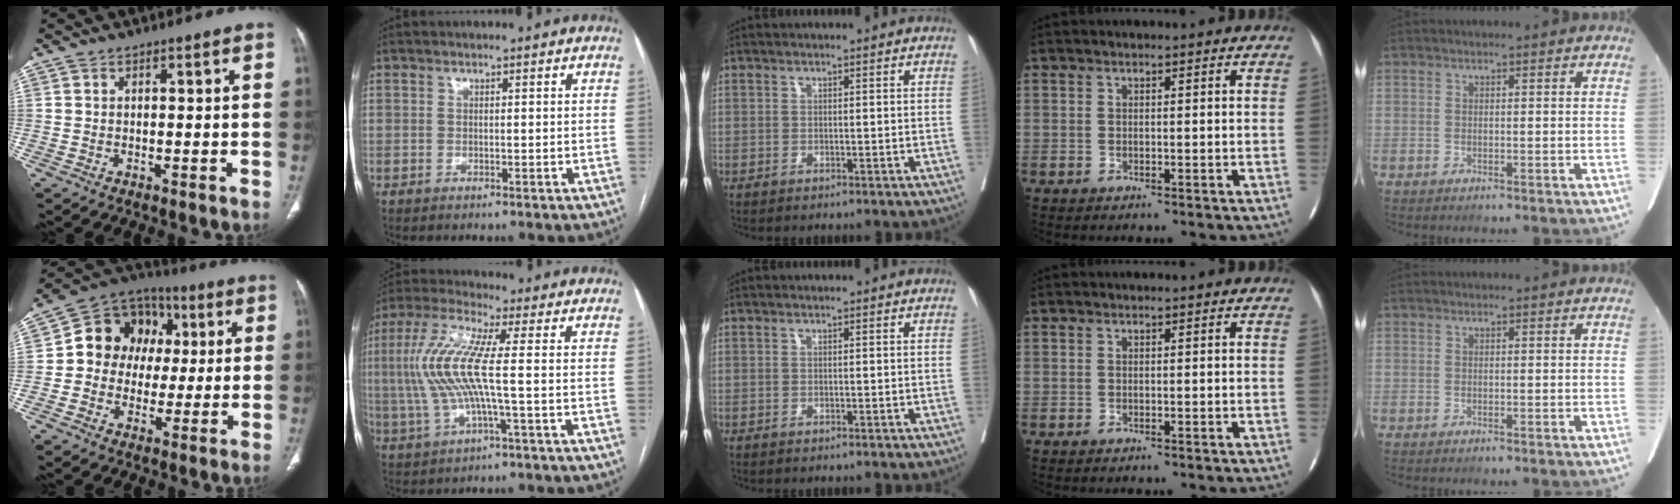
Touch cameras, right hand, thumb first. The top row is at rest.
{"thumb": {"total": 14.2, "force": [1.4, 12.4, 6.8], "torque": [-0.063, 0.027, 0.013]}, "index": {"total": 11.1, "force": [0.0, 1.3, 11.1], "torque": [-0.255, 0.017, -0.004]}}